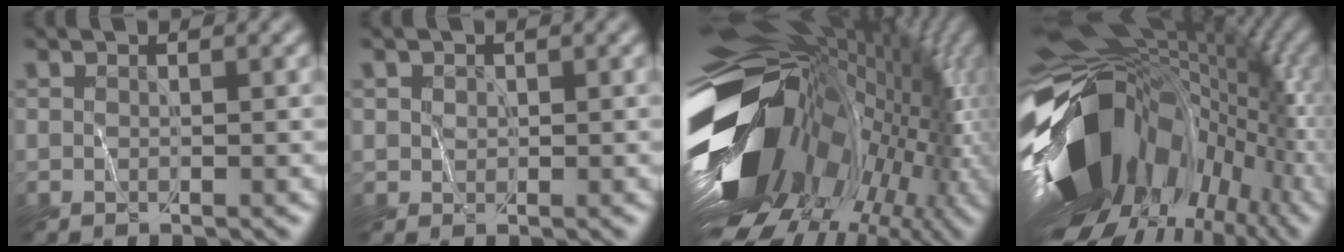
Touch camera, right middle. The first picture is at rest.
{"total": 1.0, "force": [0.7, 0.7, -0.1], "torque": [0.008, 0.000, 0.011]}
{"total": 18.0, "force": [-1.8, 11.3, 13.9], "torque": [-0.277, -0.041, -0.003]}
{"total": 17.2, "force": [-2.4, 11.8, 12.3], "torque": [-0.245, -0.022, -0.034]}